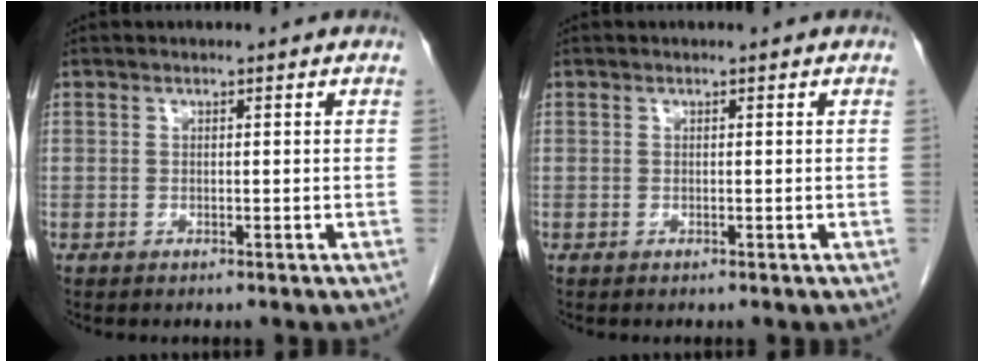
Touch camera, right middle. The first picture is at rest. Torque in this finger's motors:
{"motor_torque": [0.00, 0.00, 0.00, -0.01]}